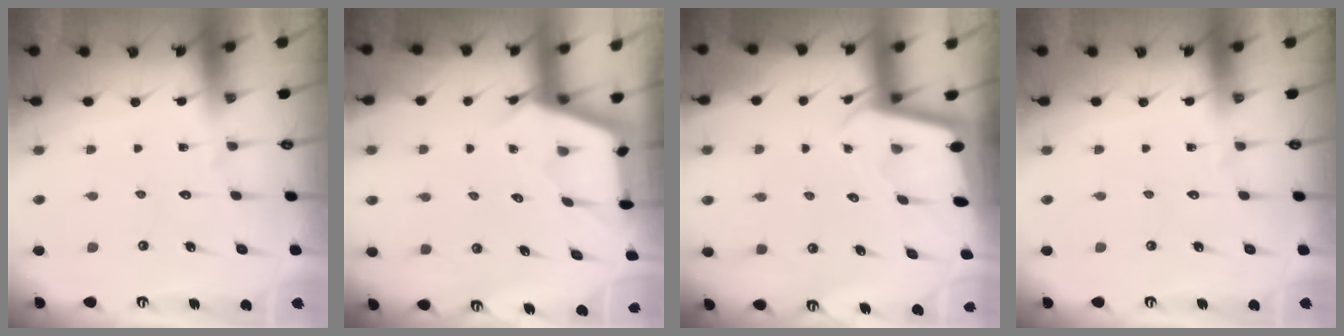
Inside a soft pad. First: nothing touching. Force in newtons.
{"total": 2.7, "press": 2.7, "slide": 0.3}
{"total": 1.9, "press": 1.9, "slide": 0.1}
{"total": 0.0}